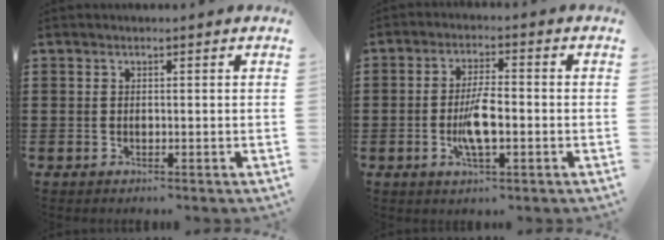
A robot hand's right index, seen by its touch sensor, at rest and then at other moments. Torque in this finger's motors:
{"motor_torque": [1.55, 0.59, 0.75, 0.18]}